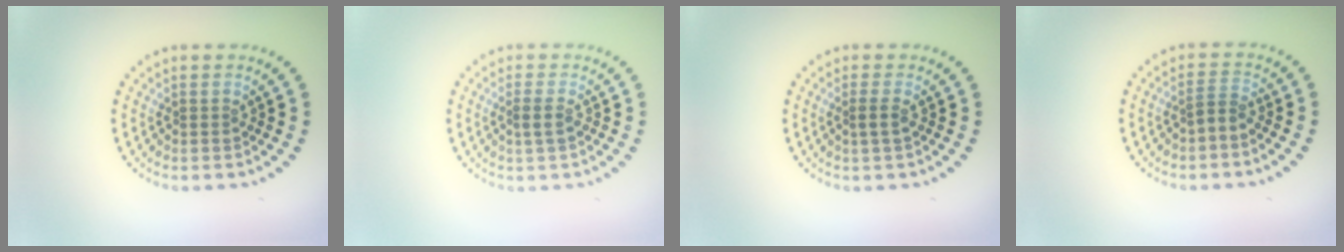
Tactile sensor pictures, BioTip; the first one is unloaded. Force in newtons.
{"total": 1.0, "press": 0.8, "slide": 0.7}
{"total": 1.1, "press": 0.9, "slide": 0.6}
{"total": 1.4, "press": 0.9, "slide": 1.1}